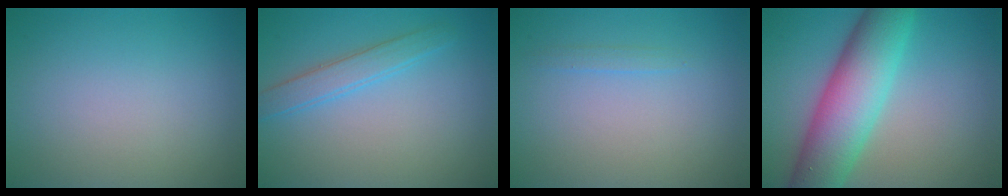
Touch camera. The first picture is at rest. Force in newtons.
{"total": 2.4, "press": 2.4, "slide": 0.1}
{"total": 0.7, "press": 0.7, "slide": 0.1}
{"total": 9.2, "press": 9.2, "slide": 0.4}